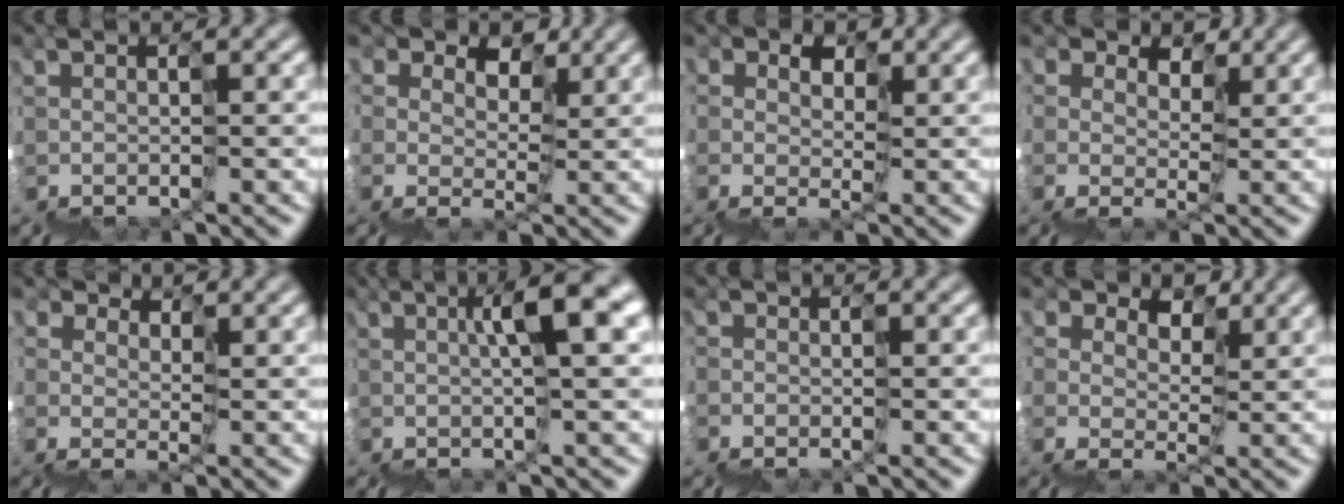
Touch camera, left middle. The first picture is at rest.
{"total": 5.1, "force": [2.9, 3.9, 1.6], "torque": [-0.016, 0.012, 0.059]}
{"total": 4.2, "force": [1.6, 3.3, 2.0], "torque": [-0.020, 0.002, 0.027]}
{"total": 4.3, "force": [2.1, 3.5, 1.3], "torque": [-0.013, 0.008, 0.044]}
{"total": 2.1, "force": [1.5, 1.4, 0.4], "torque": [-0.001, 0.007, 0.033]}
{"total": 7.5, "force": [2.3, 1.4, 7.0], "torque": [-0.086, 0.032, 0.029]}
{"total": 2.4, "force": [-1.7, 1.1, 1.4], "torque": [-0.028, -0.016, -0.024]}
{"total": 4.6, "force": [2.8, 3.4, 1.2], "torque": [-0.007, 0.014, 0.056]}